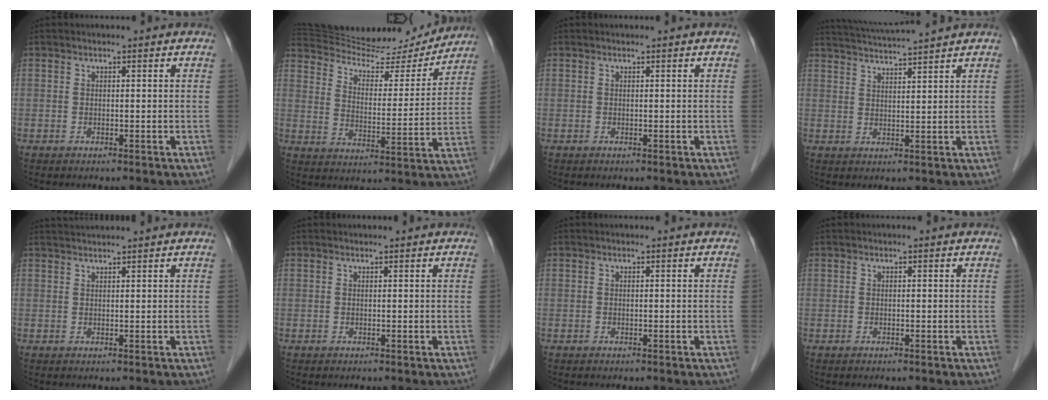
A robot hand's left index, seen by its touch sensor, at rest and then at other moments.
{"total": 21.6, "force": [20.2, 4.6, 5.9], "torque": [-0.105, -0.017, 0.293]}
{"total": 0.0}
{"total": 8.2, "force": [7.6, -1.5, 2.6], "torque": [-0.054, 0.013, 0.119]}
{"total": 3.7, "force": [3.5, -0.7, 0.9], "torque": [-0.012, 0.023, 0.060]}
{"total": 0.5, "force": [0.5, 0.0, 0.0], "torque": [-0.007, 0.002, 0.009]}
{"total": 0.0}
{"total": 0.0}